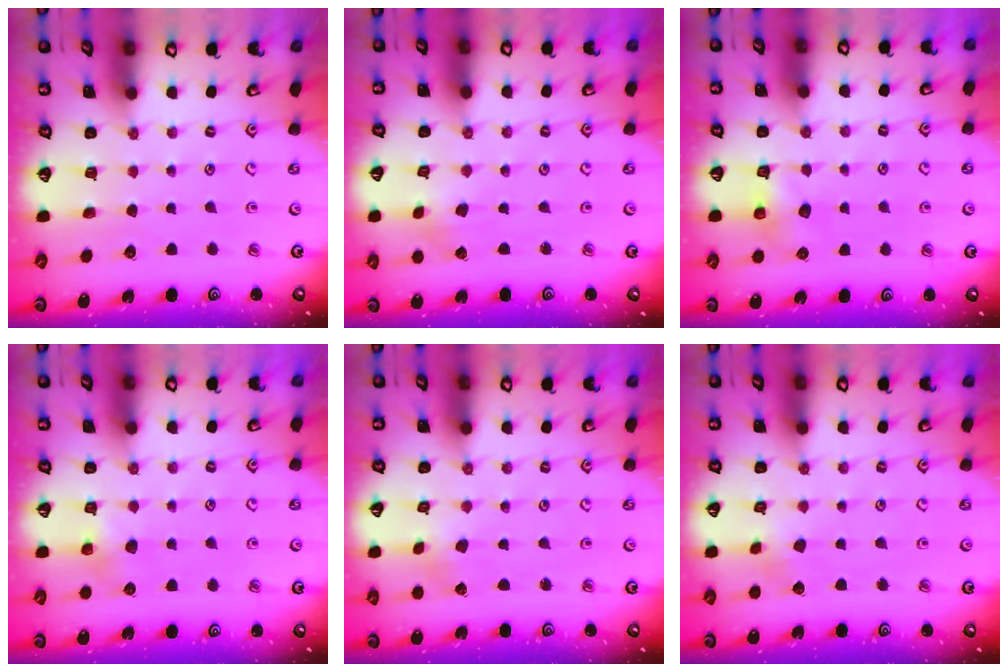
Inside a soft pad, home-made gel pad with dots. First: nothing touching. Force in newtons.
{"total": 0.8, "press": 0.8, "slide": 0.2}
{"total": 6.5, "press": 6.5, "slide": 0.4}
{"total": 6.1, "press": 6.1, "slide": 0.4}
{"total": 0.9, "press": 0.9, "slide": 0.2}
{"total": 2.9, "press": 2.8, "slide": 0.8}